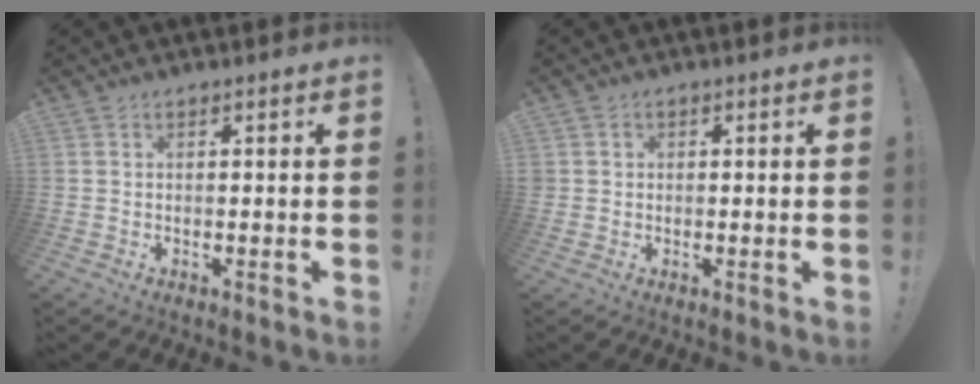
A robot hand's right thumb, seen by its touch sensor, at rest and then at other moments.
{"total": 1.5, "force": [0.2, 1.4, 0.3], "torque": [-0.001, 0.002, 0.004]}